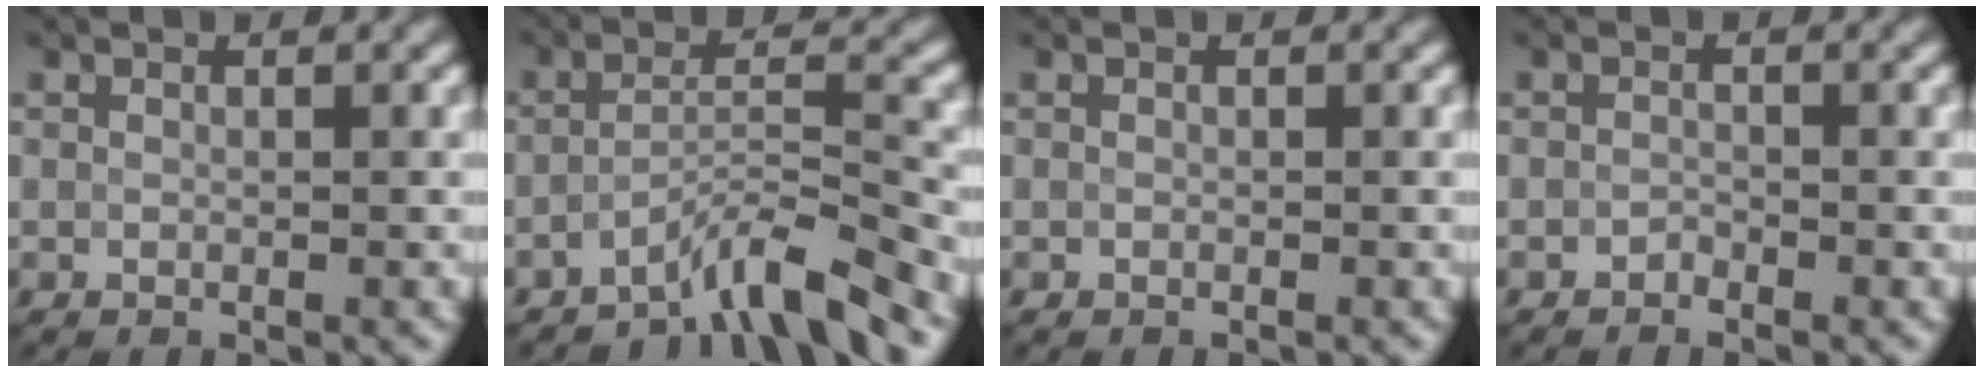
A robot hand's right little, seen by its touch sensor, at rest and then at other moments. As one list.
[{"total": 5.0, "force": [-4.0, 0.4, 3.0], "torque": [-0.046, 0.010, -0.080]}, {"total": 0.0}, {"total": 0.6, "force": [-0.5, 0.2, 0.2], "torque": [-0.003, 0.000, -0.011]}]